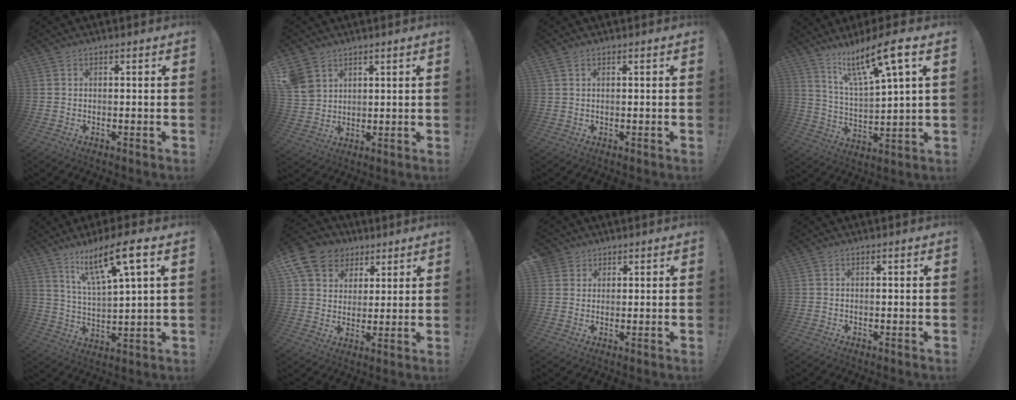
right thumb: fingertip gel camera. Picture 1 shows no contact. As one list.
[{"total": 7.1, "force": [4.5, 4.9, 2.3], "torque": [-0.042, -0.026, 0.091]}, {"total": 1.0, "force": [0.7, 0.1, 0.7], "torque": [-0.014, 0.000, 0.014]}, {"total": 14.3, "force": [9.2, 2.0, 10.8], "torque": [-0.188, -0.051, 0.142]}, {"total": 13.7, "force": [8.3, 2.2, 10.7], "torque": [-0.182, -0.040, 0.129]}, {"total": 12.7, "force": [6.7, 10.0, 4.3], "torque": [-0.064, -0.040, 0.134]}, {"total": 3.4, "force": [2.1, 2.6, 0.4], "torque": [0.000, -0.010, 0.039]}, {"total": 0.0}]